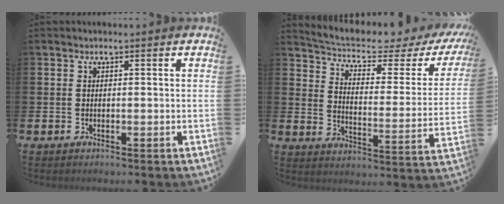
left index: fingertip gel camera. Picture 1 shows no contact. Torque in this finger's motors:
{"motor_torque": [1.07, -1.07, 0.21, 0.04]}